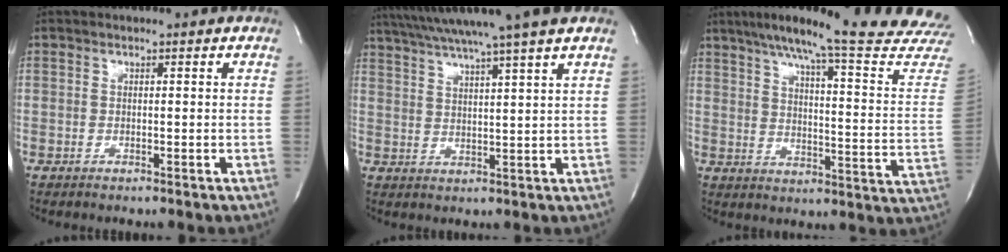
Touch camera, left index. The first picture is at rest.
{"total": 14.0, "force": [11.6, -2.1, 7.6], "torque": [-0.135, 0.002, 0.164]}
{"total": 27.5, "force": [24.4, -0.3, 12.7], "torque": [-0.193, -0.090, 0.302]}